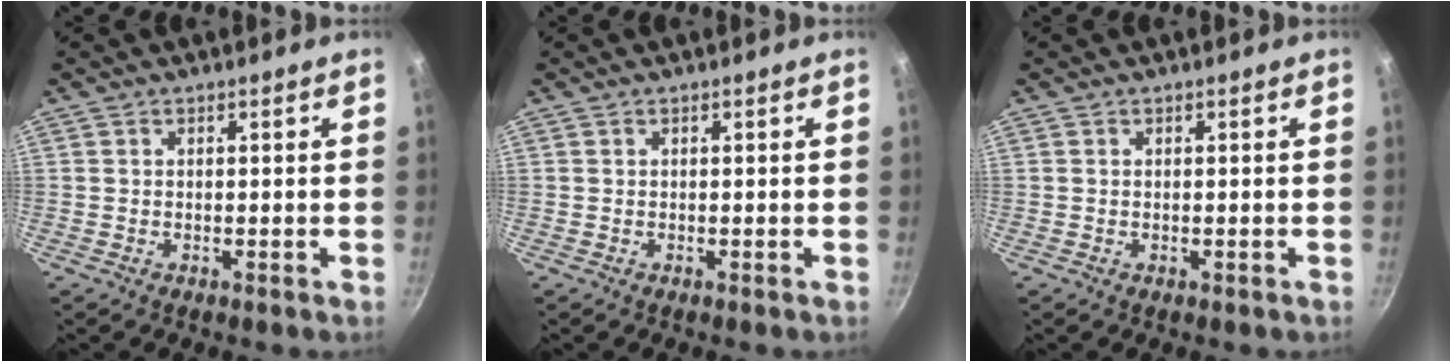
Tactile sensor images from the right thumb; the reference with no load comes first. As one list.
[{"total": 0.0}, {"total": 0.0}]